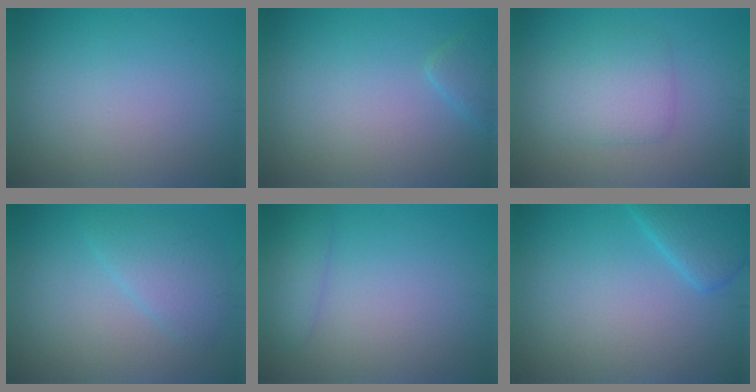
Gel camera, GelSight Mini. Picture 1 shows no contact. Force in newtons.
{"total": 1.5, "press": 1.5, "slide": 0.1}
{"total": 3.0, "press": 3.0, "slide": 0.0}
{"total": 3.0, "press": 3.0, "slide": 0.1}
{"total": 1.7, "press": 1.6, "slide": 0.2}
{"total": 3.2, "press": 3.2, "slide": 0.3}